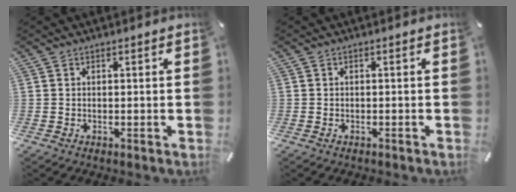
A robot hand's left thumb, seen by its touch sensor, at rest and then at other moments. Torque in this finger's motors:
{"motor_torque": [-0.18, -0.33, -0.10, 0.01, 0.00]}